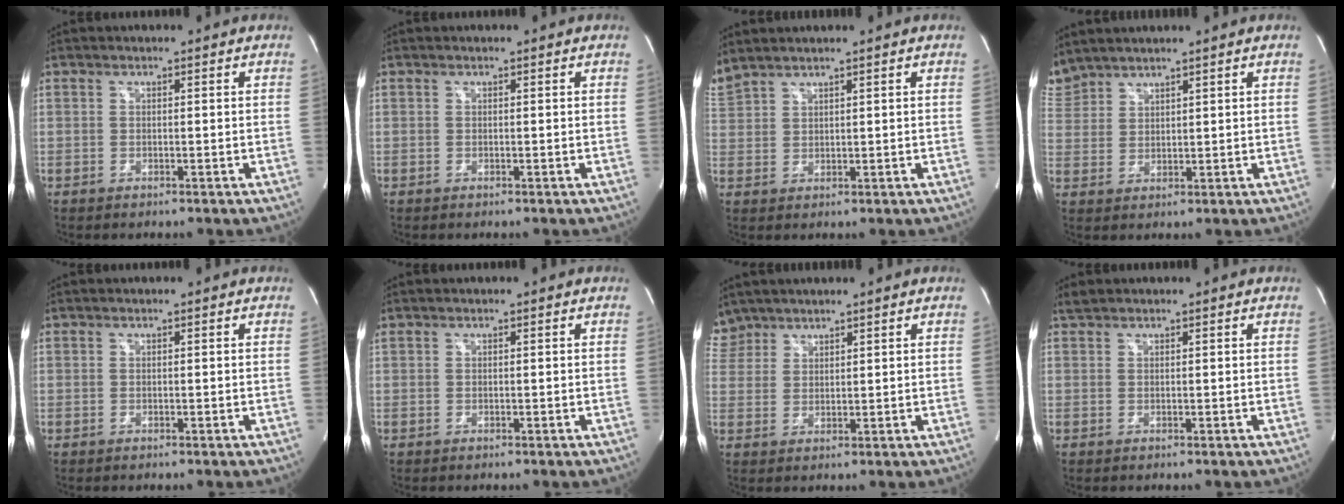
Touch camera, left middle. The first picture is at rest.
{"total": 0.0}
{"total": 4.2, "force": [4.0, 0.2, 1.3], "torque": [-0.050, 0.020, 0.095]}
{"total": 5.0, "force": [4.9, 1.0, 0.5], "torque": [-0.025, 0.019, 0.106]}
{"total": 0.0}
{"total": 0.0}
{"total": 4.7, "force": [4.1, 2.2, -0.3], "torque": [0.007, 0.013, 0.087]}
{"total": 1.1, "force": [1.1, 0.2, 0.2], "torque": [-0.012, 0.012, 0.026]}